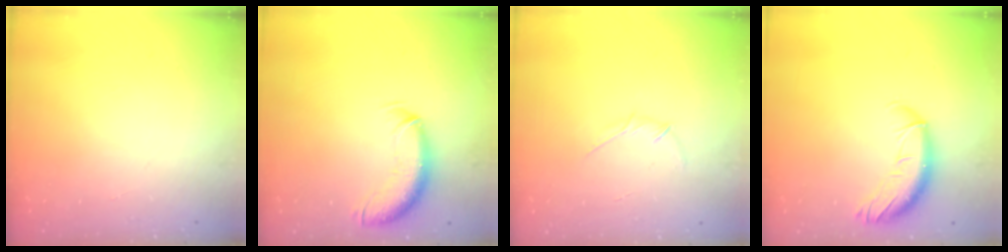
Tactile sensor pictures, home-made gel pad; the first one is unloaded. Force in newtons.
{"total": 11.1, "press": 10.9, "slide": 2.0}
{"total": 2.7, "press": 2.6, "slide": 0.7}
{"total": 12.0, "press": 11.7, "slide": 2.7}